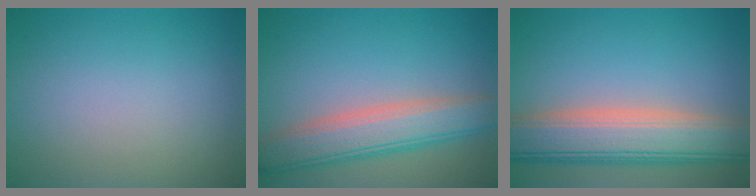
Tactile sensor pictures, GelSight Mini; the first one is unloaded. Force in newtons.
{"total": 5.9, "press": 5.9, "slide": 0.3}
{"total": 8.6, "press": 8.6, "slide": 0.8}